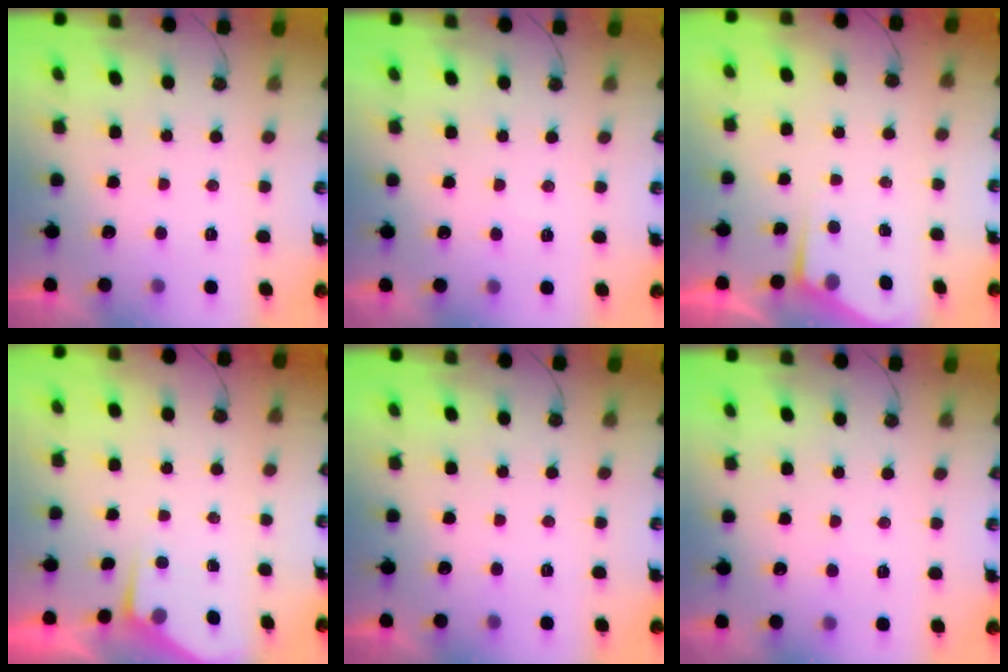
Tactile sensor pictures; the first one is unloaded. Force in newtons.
{"total": 2.8, "press": 2.7, "slide": 0.5}
{"total": 2.3, "press": 2.3, "slide": 0.3}
{"total": 2.9, "press": 2.9, "slide": 0.5}
{"total": 0.0}
{"total": 2.5, "press": 2.4, "slide": 0.4}